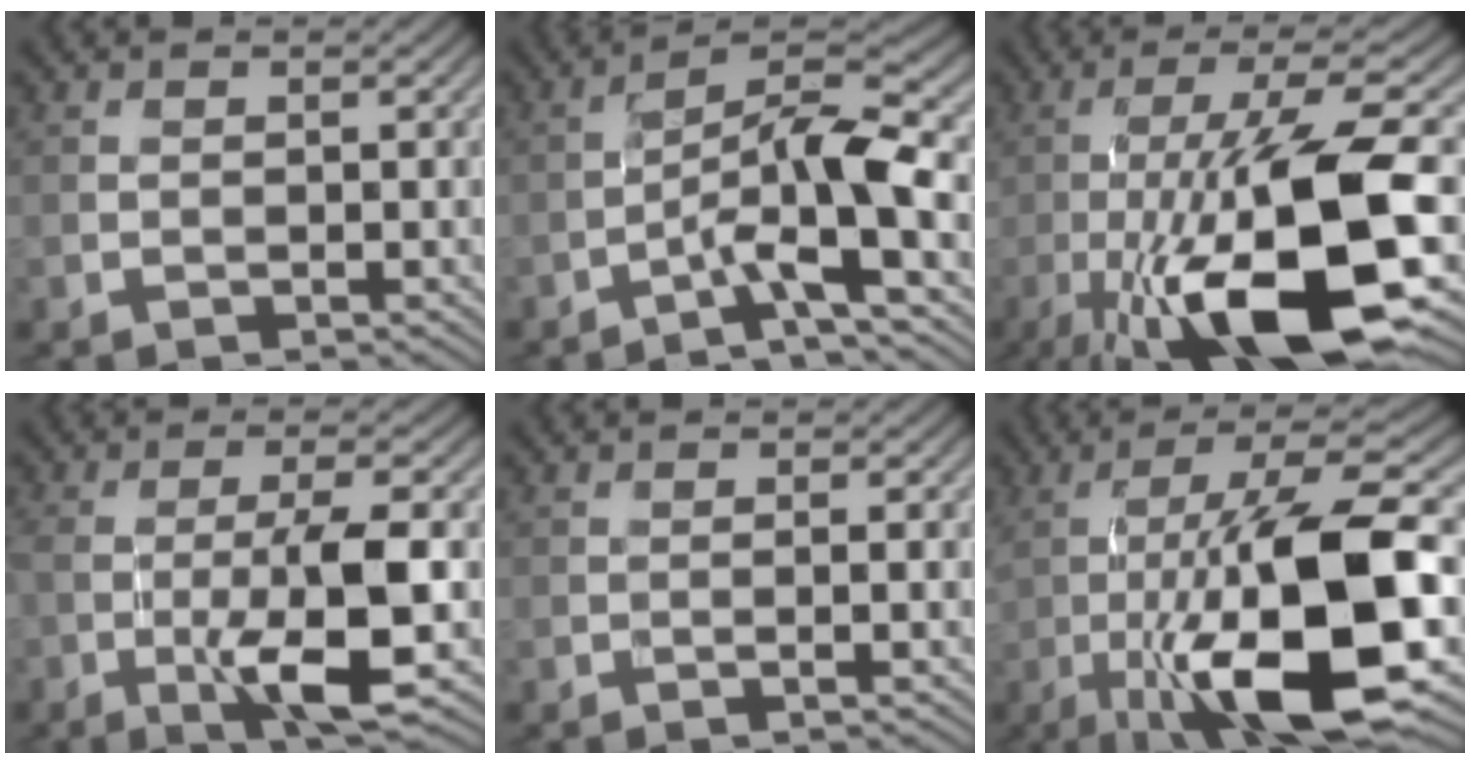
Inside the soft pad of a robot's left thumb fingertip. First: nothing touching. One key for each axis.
{"total": 9.1, "fx": -3.5, "fy": 1.8, "fz": 8.1, "tx": -0.130, "ty": 0.017, "tz": -0.075}
{"total": 16.9, "fx": -5.7, "fy": 4.1, "fz": 15.3, "tx": -0.252, "ty": 0.013, "tz": -0.101}
{"total": 8.7, "fx": -2.7, "fy": 1.8, "fz": 8.1, "tx": -0.137, "ty": 0.007, "tz": -0.051}
{"total": 0.8, "fx": -0.1, "fy": 0.0, "fz": 0.8, "tx": -0.013, "ty": 0.002, "tz": -0.004}
{"total": 16.7, "fx": -3.9, "fy": 4.3, "fz": 15.6, "tx": -0.262, "ty": 0.014, "tz": -0.067}